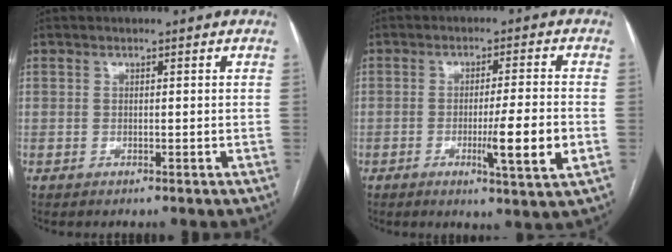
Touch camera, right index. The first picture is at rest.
{"total": 8.4, "force": [-2.3, -0.4, 8.1], "torque": [-0.124, -0.017, -0.036]}